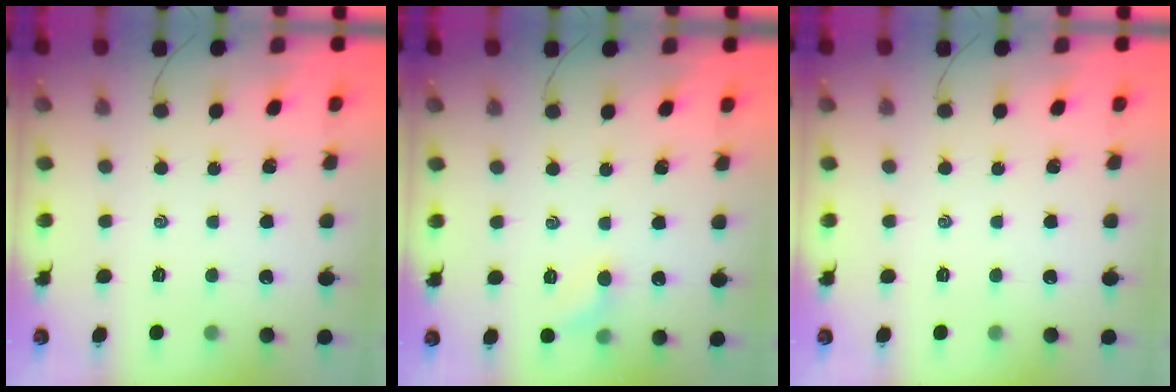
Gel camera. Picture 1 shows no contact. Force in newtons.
{"total": 5.3, "press": 5.1, "slide": 1.7}
{"total": 0.0}